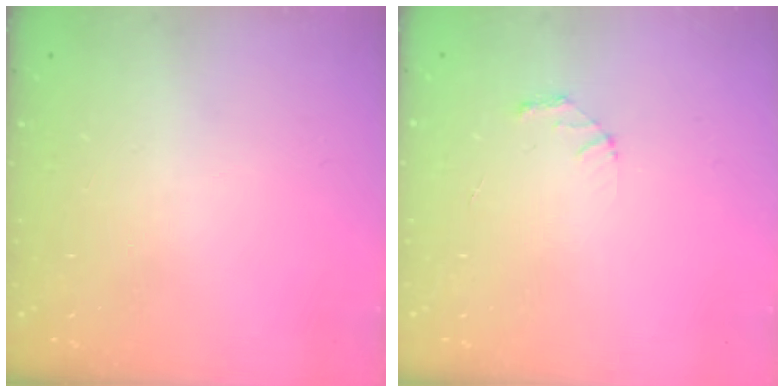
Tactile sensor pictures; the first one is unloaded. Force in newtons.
{"total": 2.1, "press": 2.1, "slide": 0.2}